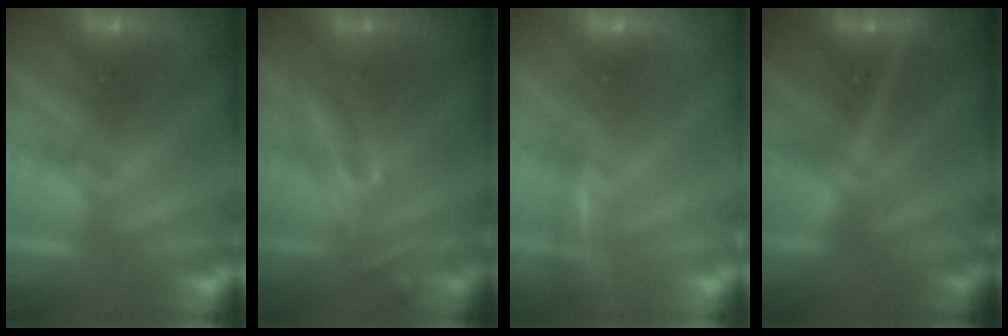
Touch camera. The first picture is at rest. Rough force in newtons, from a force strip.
{"total": 2.6}
{"total": 1.8}
{"total": 3.3}